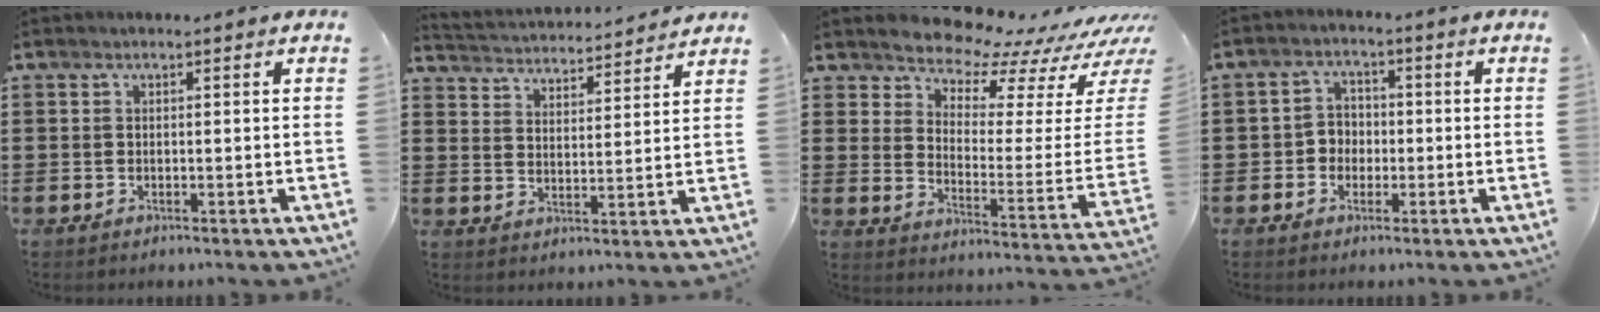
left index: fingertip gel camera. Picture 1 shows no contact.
{"total": 3.2, "force": [3.1, -0.1, -0.4], "torque": [-0.014, -0.029, 0.049]}
{"total": 6.3, "force": [6.2, 0.9, 0.8], "torque": [-0.038, -0.067, 0.104]}
{"total": 3.3, "force": [-1.0, 2.9, 1.2], "torque": [-0.034, 0.008, -0.024]}